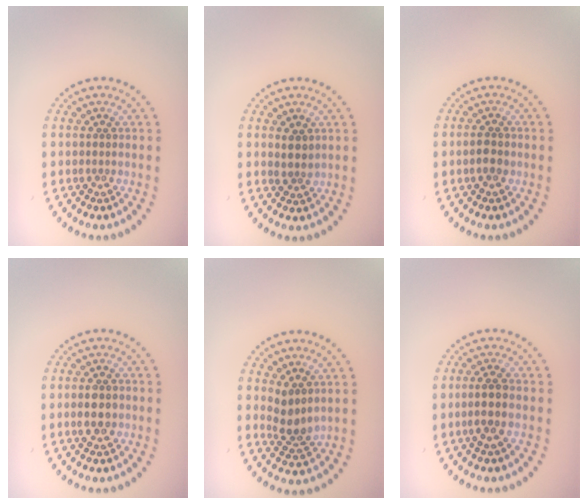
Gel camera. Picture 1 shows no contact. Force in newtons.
{"total": 1.5, "press": 1.3, "slide": 0.8}
{"total": 1.5, "press": 1.5, "slide": 0.1}
{"total": 2.2, "press": 2.2, "slide": 0.1}
{"total": 2.7, "press": 2.1, "slide": 1.7}
{"total": 2.2, "press": 2.0, "slide": 0.9}